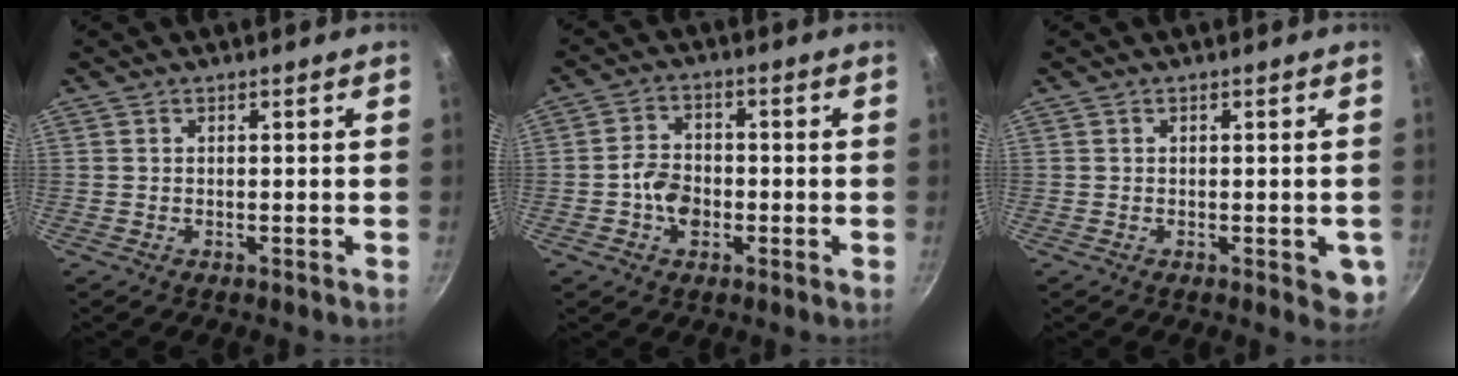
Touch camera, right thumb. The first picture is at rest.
{"total": 5.9, "force": [-1.6, 4.3, 3.7], "torque": [-0.049, 0.019, -0.034]}
{"total": 4.3, "force": [-0.9, 2.0, 3.7], "torque": [-0.027, -0.002, -0.010]}